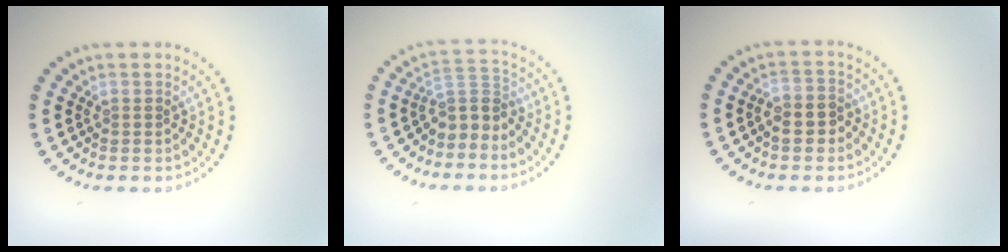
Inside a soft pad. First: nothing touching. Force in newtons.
{"total": 3.0, "press": 2.1, "slide": 2.0}
{"total": 2.4, "press": 2.3, "slide": 0.7}